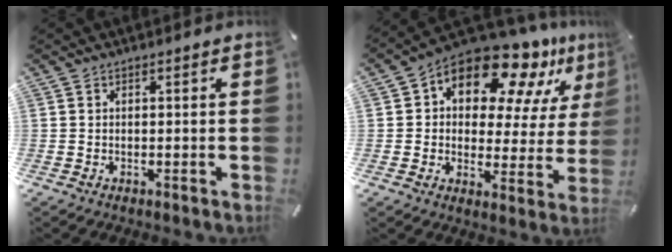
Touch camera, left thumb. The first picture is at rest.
{"total": 15.3, "force": [10.9, 7.3, 7.8], "torque": [-0.128, -0.090, 0.186]}